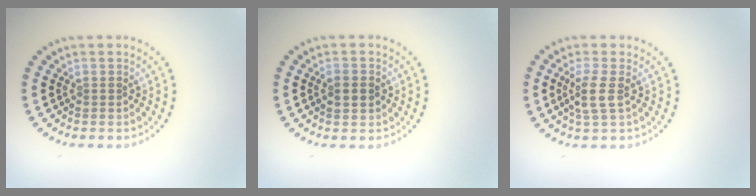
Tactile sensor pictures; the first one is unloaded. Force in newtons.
{"total": 2.3, "press": 2.3, "slide": 0.0}
{"total": 2.3, "press": 2.0, "slide": 1.1}